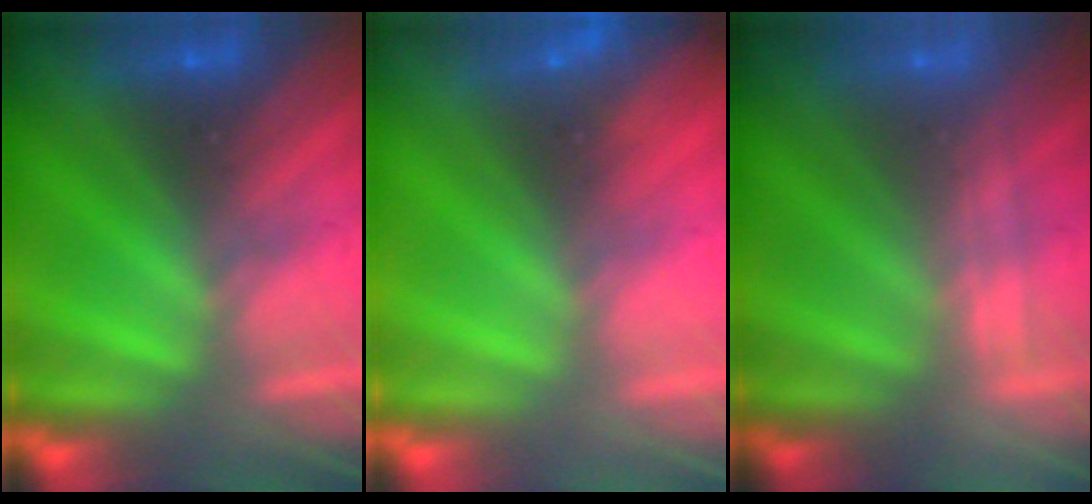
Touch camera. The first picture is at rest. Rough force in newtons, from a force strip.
{"total": 2.9}
{"total": 2.2}